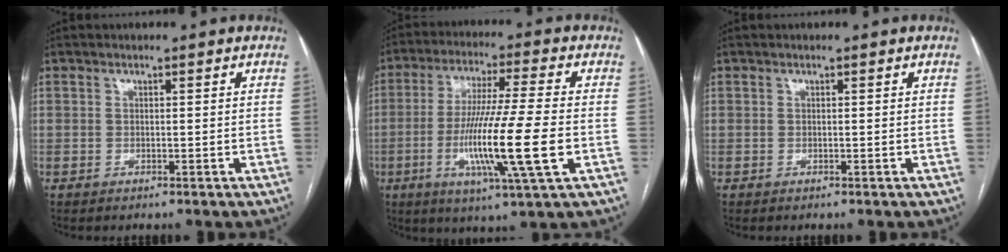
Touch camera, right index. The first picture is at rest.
{"total": 15.6, "force": [-3.6, -0.4, 15.2], "torque": [-0.290, -0.022, -0.072]}
{"total": 0.0}